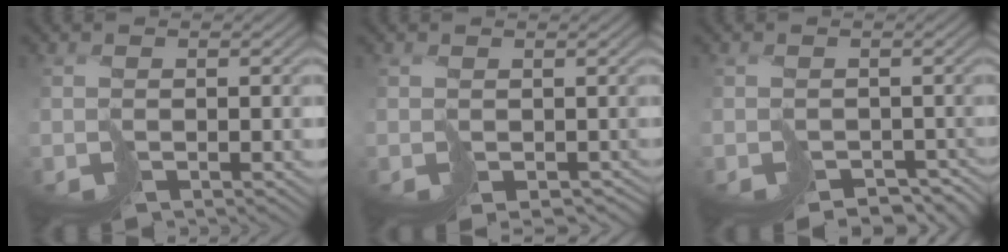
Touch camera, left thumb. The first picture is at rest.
{"total": 1.6, "force": [-0.2, 1.4, 0.8], "torque": [-0.009, -0.010, 0.004]}
{"total": 3.5, "force": [-2.5, 2.3, 0.8], "torque": [-0.001, -0.014, -0.023]}